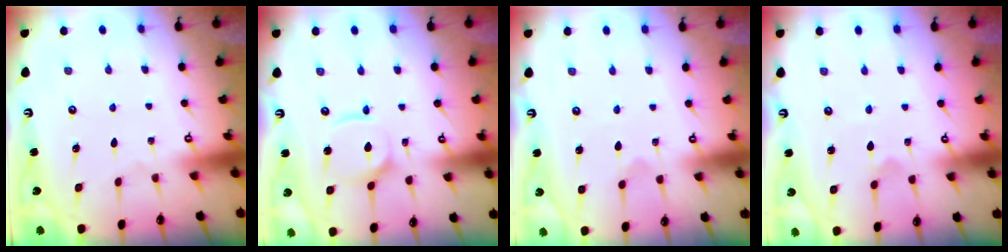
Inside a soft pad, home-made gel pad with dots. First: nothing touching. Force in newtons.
{"total": 9.4, "press": 9.4, "slide": 1.0}
{"total": 1.9, "press": 1.8, "slide": 0.3}
{"total": 3.2, "press": 3.2, "slide": 0.1}